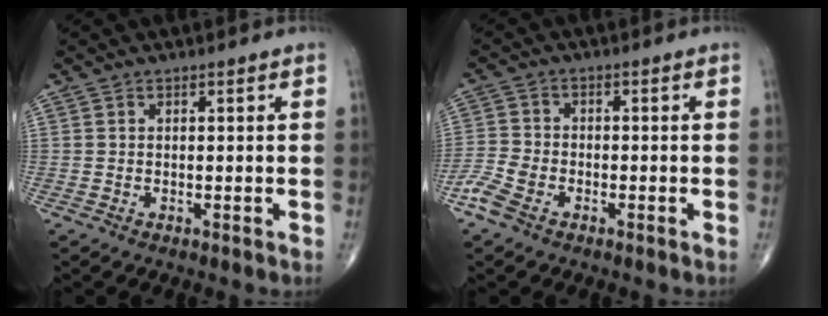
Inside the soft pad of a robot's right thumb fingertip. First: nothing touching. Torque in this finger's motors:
{"motor_torque": [2.73, 2.27, -0.05, -0.19, 0.09]}